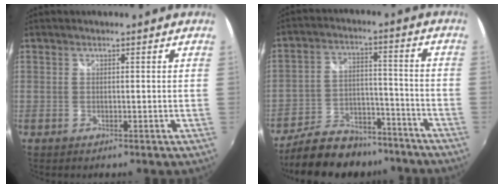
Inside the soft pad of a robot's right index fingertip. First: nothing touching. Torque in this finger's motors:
{"motor_torque": [-0.53, -0.52, -0.17, -0.09]}